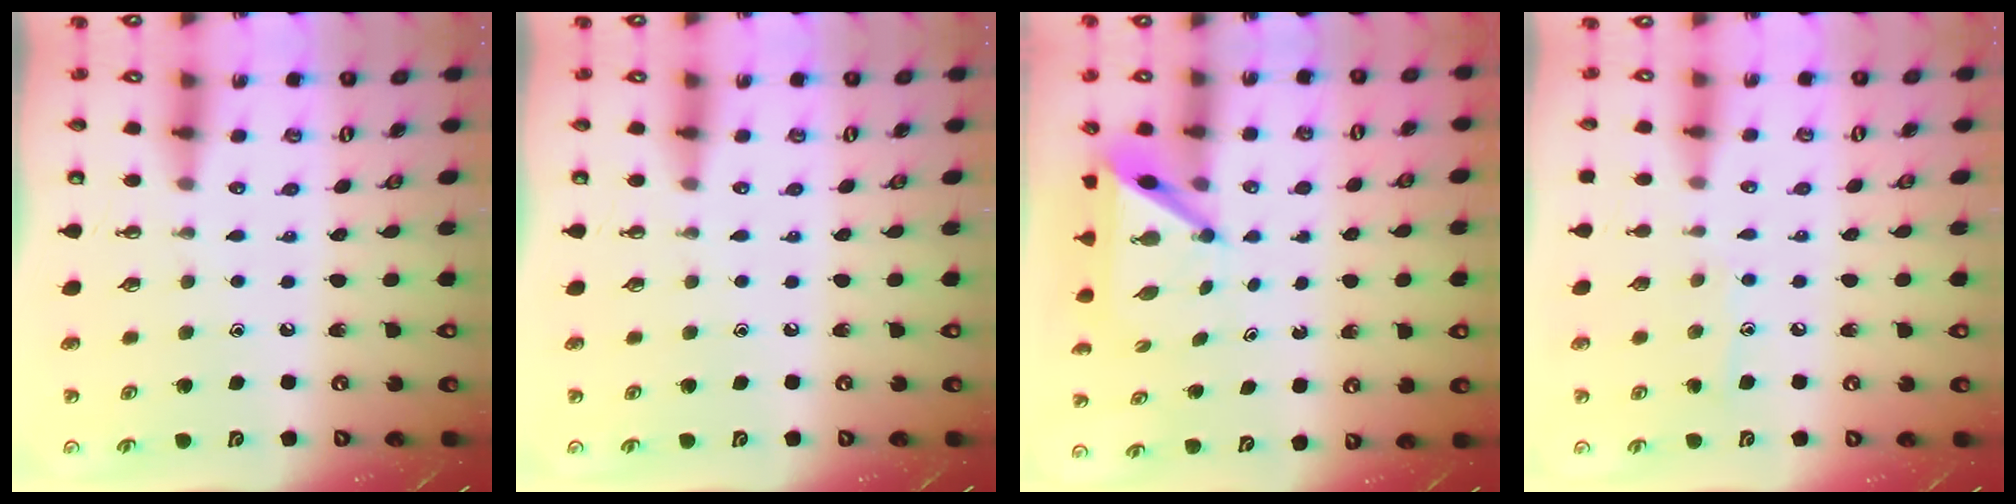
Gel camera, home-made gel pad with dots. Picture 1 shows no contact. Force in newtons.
{"total": 0.0}
{"total": 5.3, "press": 5.3, "slide": 0.4}
{"total": 6.0, "press": 6.0, "slide": 0.5}